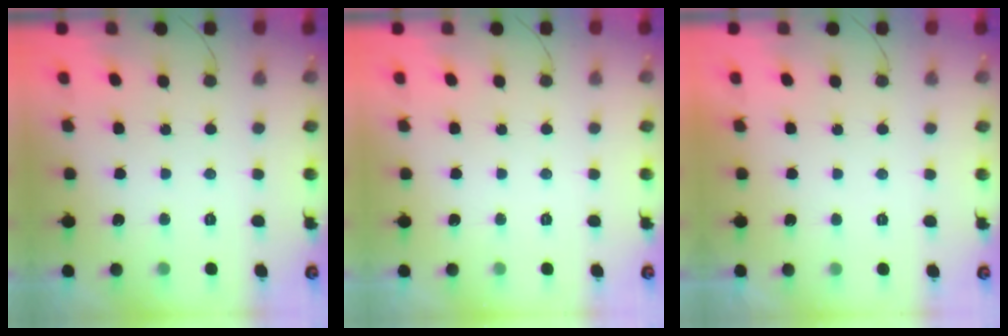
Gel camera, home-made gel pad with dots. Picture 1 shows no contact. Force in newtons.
{"total": 0.0}
{"total": 2.2, "press": 2.2, "slide": 0.3}